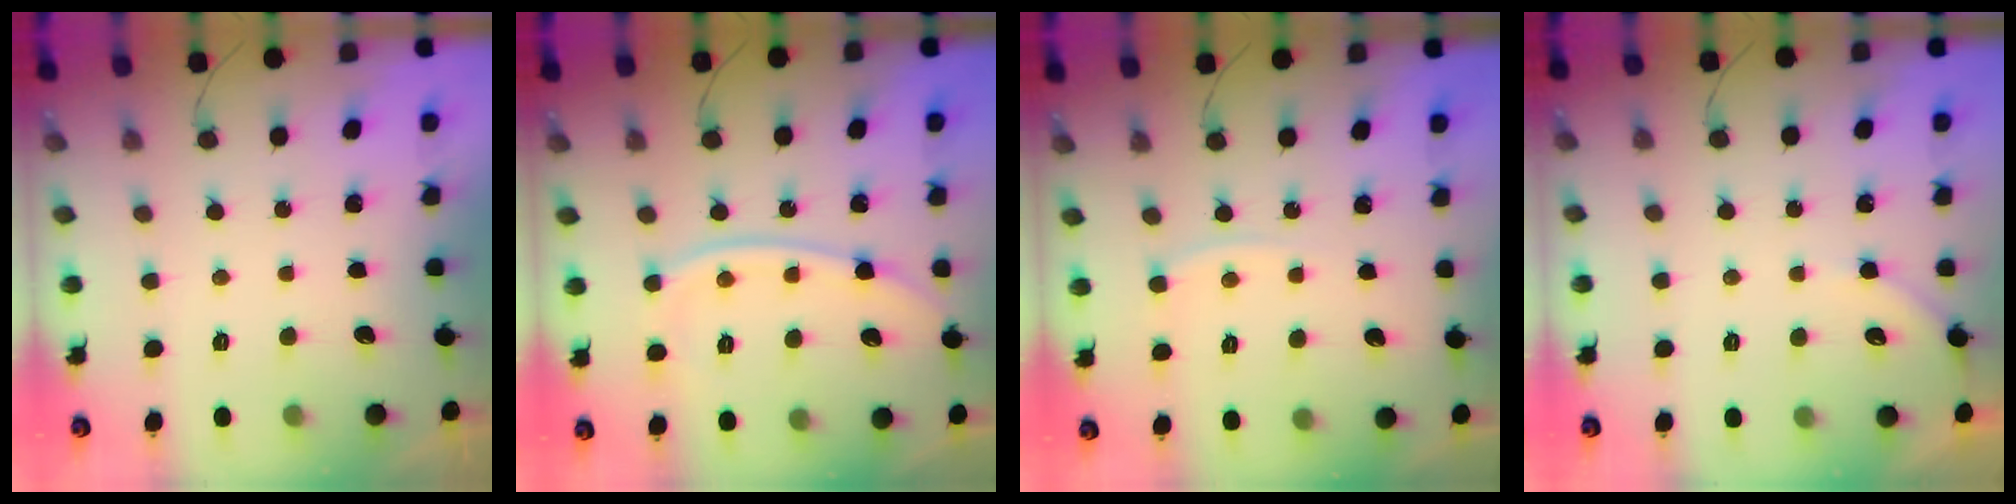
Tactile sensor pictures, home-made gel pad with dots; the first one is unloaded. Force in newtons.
{"total": 11.7, "press": 11.6, "slide": 1.3}
{"total": 3.1, "press": 3.1, "slide": 0.3}
{"total": 2.7, "press": 2.6, "slide": 0.5}